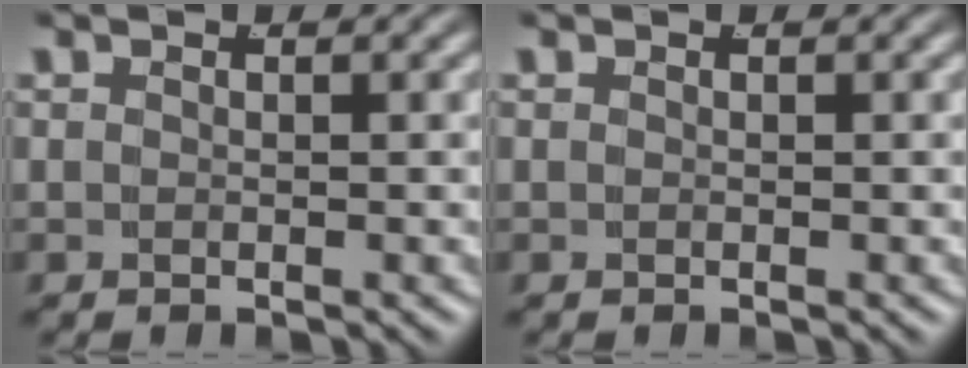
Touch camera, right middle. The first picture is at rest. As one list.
[{"total": 0.0}]